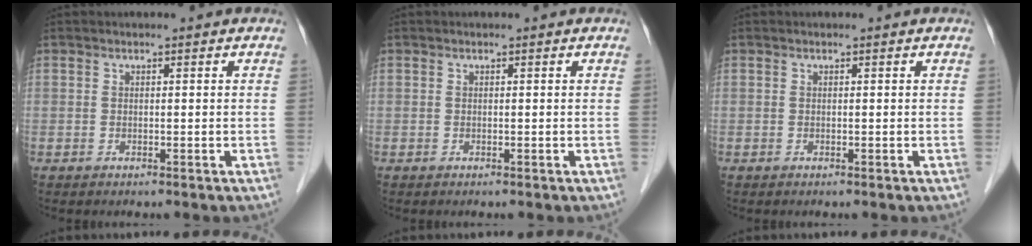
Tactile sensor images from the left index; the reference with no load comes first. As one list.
[{"total": 0.0}, {"total": 0.0}]